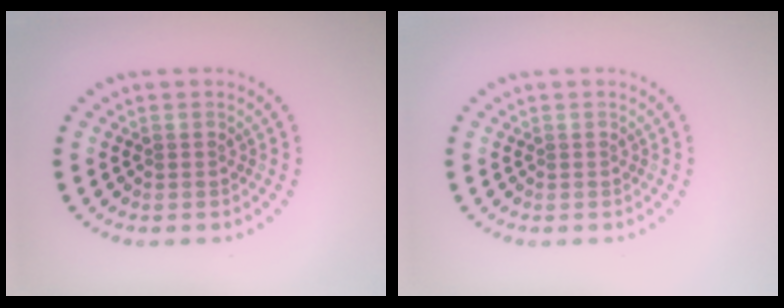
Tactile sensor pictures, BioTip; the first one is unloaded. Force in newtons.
{"total": 0.0}